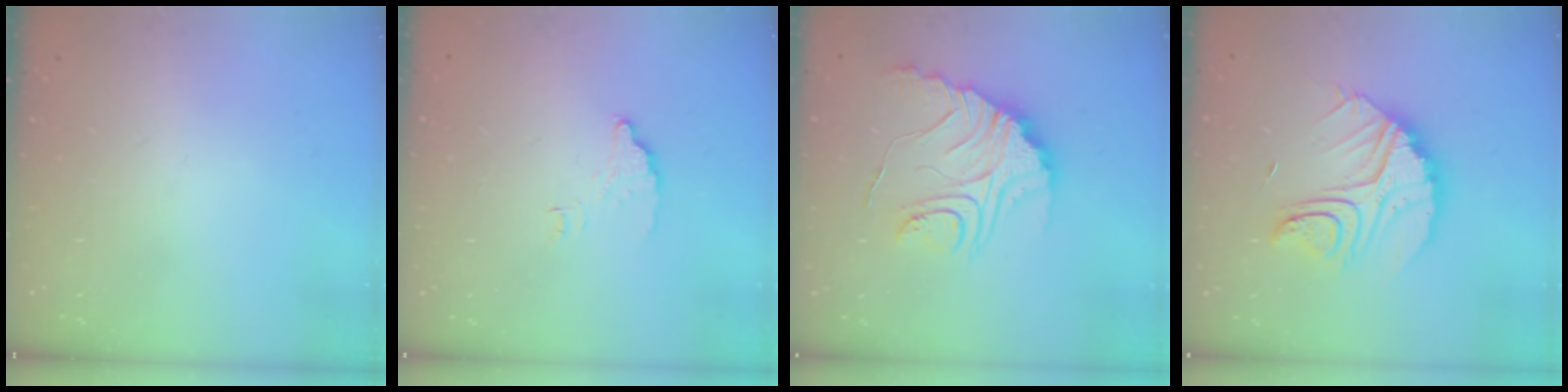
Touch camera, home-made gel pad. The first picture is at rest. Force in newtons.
{"total": 3.6, "press": 3.6, "slide": 0.1}
{"total": 13.3, "press": 13.3, "slide": 0.6}
{"total": 13.3, "press": 13.3, "slide": 0.9}